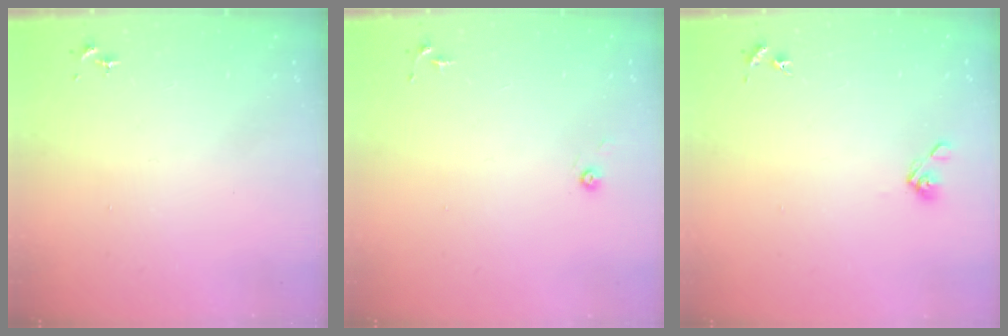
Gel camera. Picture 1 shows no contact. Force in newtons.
{"total": 3.1, "press": 3.0, "slide": 0.8}
{"total": 5.2, "press": 4.8, "slide": 2.1}